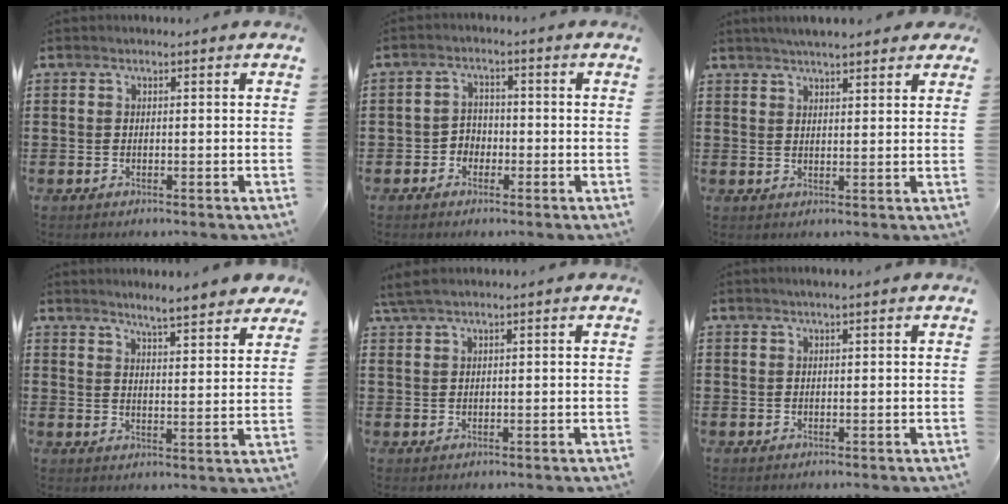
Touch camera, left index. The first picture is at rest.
{"total": 2.6, "force": [-1.6, 2.0, 0.6], "torque": [-0.019, 0.007, -0.037]}
{"total": 3.8, "force": [3.4, 0.3, 1.6], "torque": [-0.038, 0.003, 0.063]}
{"total": 4.5, "force": [4.3, -0.6, 1.1], "torque": [-0.031, -0.026, 0.072]}
{"total": 2.2, "force": [1.6, 0.3, 1.4], "torque": [-0.031, 0.003, 0.030]}
{"total": 0.7, "force": [0.5, -0.1, 0.6], "torque": [-0.010, 0.000, 0.008]}